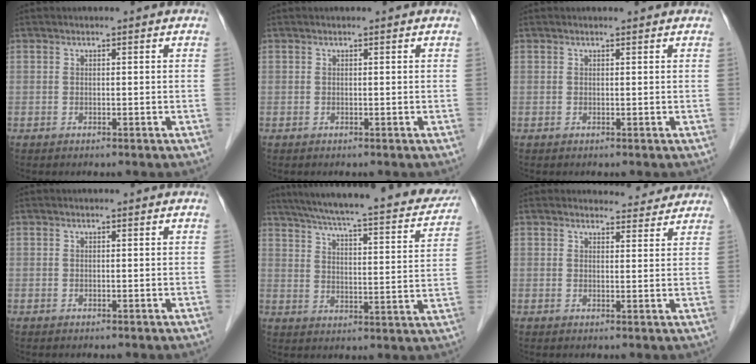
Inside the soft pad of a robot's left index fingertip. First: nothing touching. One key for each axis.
{"total": 0.0}
{"total": 1.1, "fx": 1.1, "fy": 0.1, "fz": 0.3, "tx": -0.009, "ty": 0.005, "tz": 0.014}
{"total": 0.0}
{"total": 26.9, "fx": 23.2, "fy": 4.1, "fz": 12.9, "tx": -0.206, "ty": -0.022, "tz": 0.294}
{"total": 4.2, "fx": 4.1, "fy": 1.0, "fz": -0.1, "tx": 0.001, "ty": 0.000, "tz": 0.043}